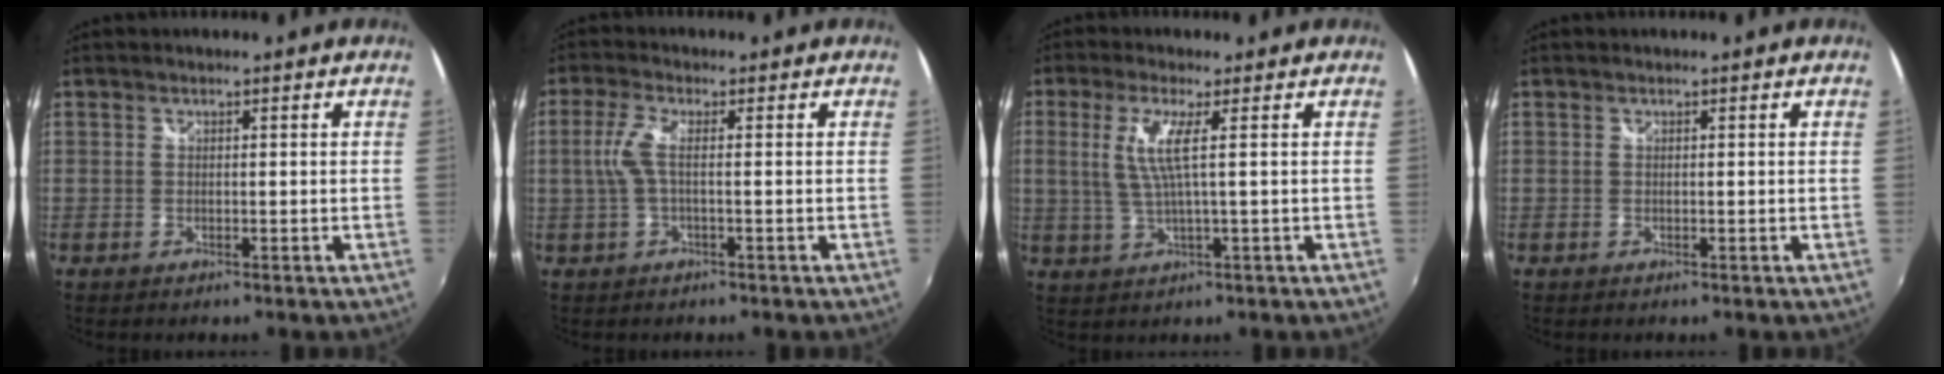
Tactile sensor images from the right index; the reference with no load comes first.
{"total": 4.1, "force": [-0.2, 0.5, 4.1], "torque": [-0.091, 0.003, 0.001]}
{"total": 5.5, "force": [0.9, -0.1, 5.5], "torque": [-0.116, -0.004, 0.023]}
{"total": 0.0}